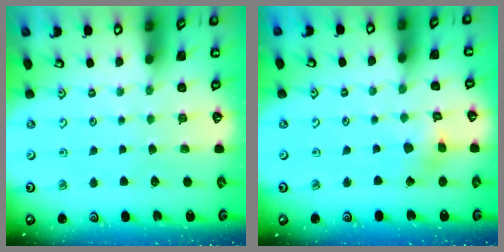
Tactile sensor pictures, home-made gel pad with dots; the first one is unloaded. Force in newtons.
{"total": 4.0, "press": 4.0, "slide": 0.4}